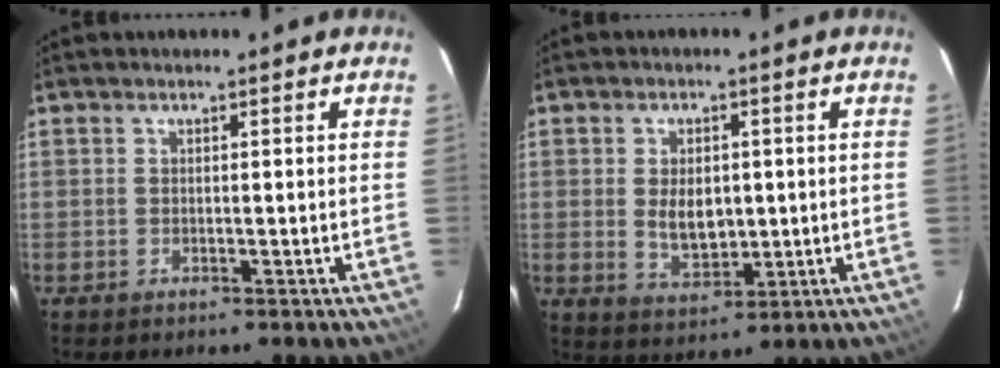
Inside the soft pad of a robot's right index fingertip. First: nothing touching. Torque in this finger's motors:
{"motor_torque": [0.26, -0.09, 0.27, 0.07]}